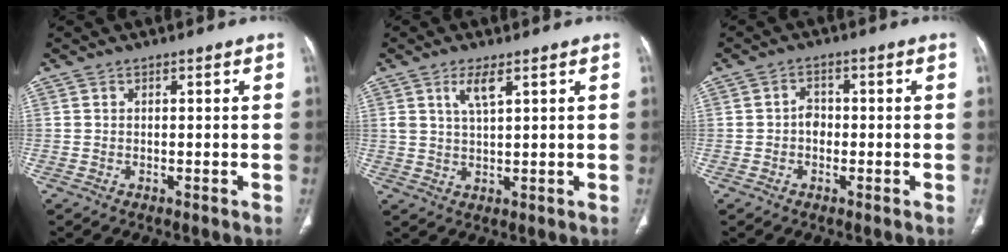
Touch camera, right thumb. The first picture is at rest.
{"total": 4.2, "force": [2.3, 1.2, 3.3], "torque": [-0.068, -0.012, 0.049]}
{"total": 2.5, "force": [-0.5, 2.1, 1.4], "torque": [-0.009, 0.009, -0.014]}